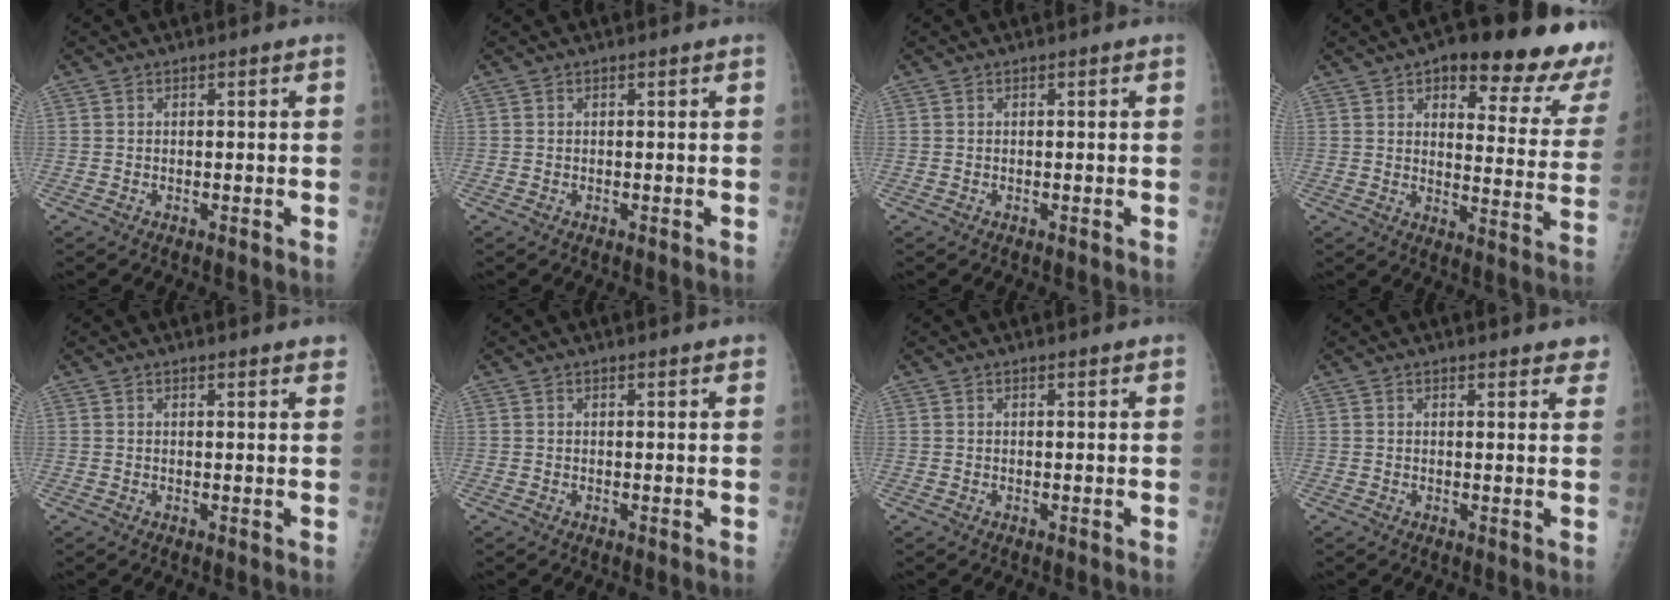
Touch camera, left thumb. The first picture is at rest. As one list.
[{"total": 0.0}, {"total": 0.0}, {"total": 21.4, "force": [14.6, 6.9, 14.0], "torque": [-0.128, -0.062, 0.177]}, {"total": 3.3, "force": [3.0, 0.4, 1.4], "torque": [-0.009, -0.009, 0.028]}, {"total": 1.7, "force": [1.4, 0.2, 0.8], "torque": [-0.004, 0.000, 0.019]}, {"total": 1.1, "force": [1.0, 0.1, 0.5], "torque": [-0.004, -0.001, 0.015]}, {"total": 5.5, "force": [4.8, 1.4, 2.1], "torque": [0.002, -0.017, 0.047]}]